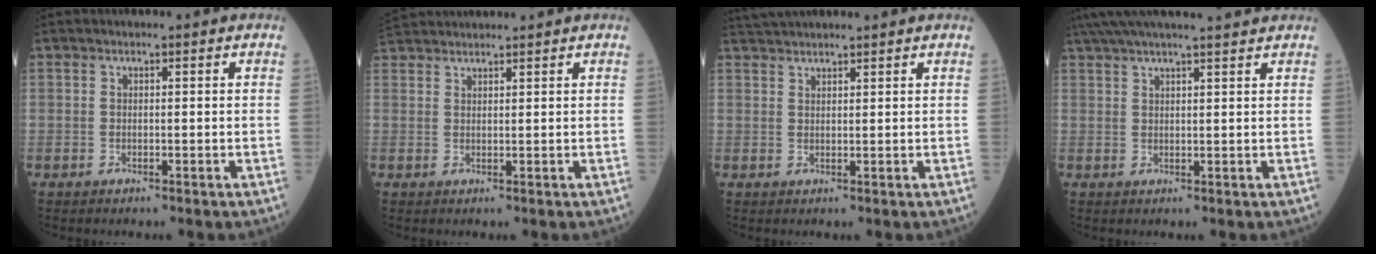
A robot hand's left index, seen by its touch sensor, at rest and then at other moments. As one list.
[{"total": 4.5, "force": [4.4, 0.0, 0.9], "torque": [-0.022, 0.037, 0.081]}, {"total": 3.8, "force": [3.6, -0.3, 1.2], "torque": [-0.021, 0.034, 0.068]}, {"total": 11.9, "force": [10.5, -0.1, 5.7], "torque": [-0.101, 0.036, 0.149]}]